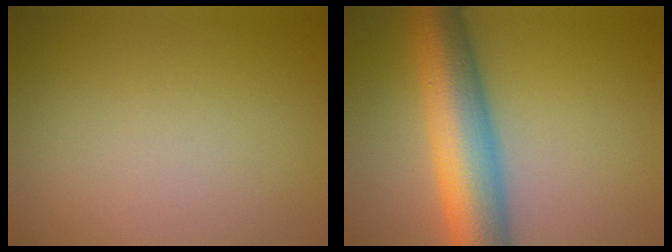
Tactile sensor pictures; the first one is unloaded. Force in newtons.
{"total": 9.3, "press": 9.3, "slide": 0.3}